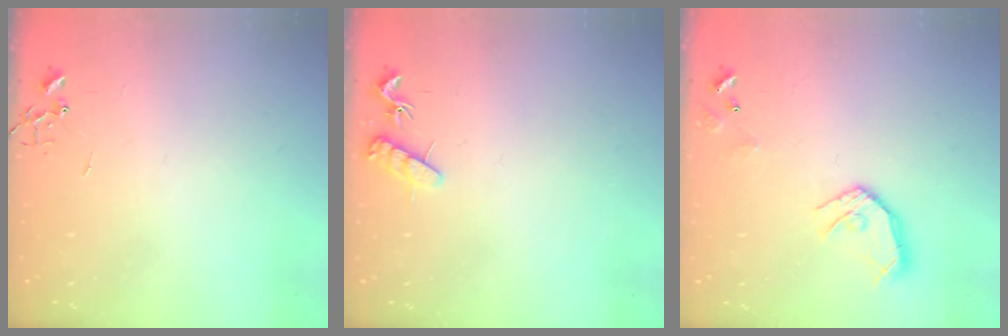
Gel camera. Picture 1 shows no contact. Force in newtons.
{"total": 8.1, "press": 8.1, "slide": 0.6}
{"total": 11.7, "press": 11.6, "slide": 1.2}